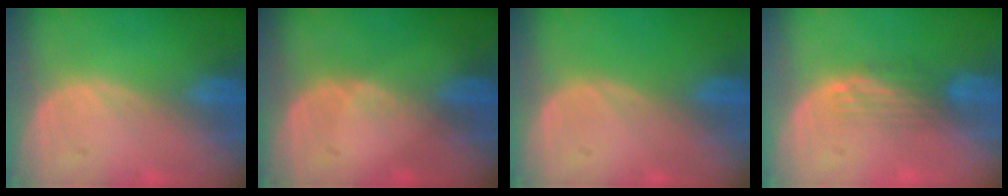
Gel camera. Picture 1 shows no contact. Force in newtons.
{"total": 1.1, "press": 0.8, "slide": 0.8}
{"total": 0.0}
{"total": 3.3, "press": 2.8, "slide": 1.8}